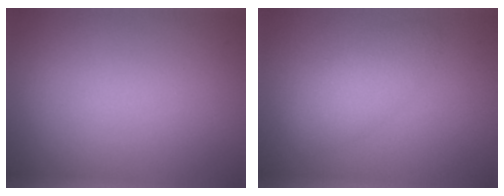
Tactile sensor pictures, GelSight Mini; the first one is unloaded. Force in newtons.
{"total": 2.9, "press": 2.9, "slide": 0.1}